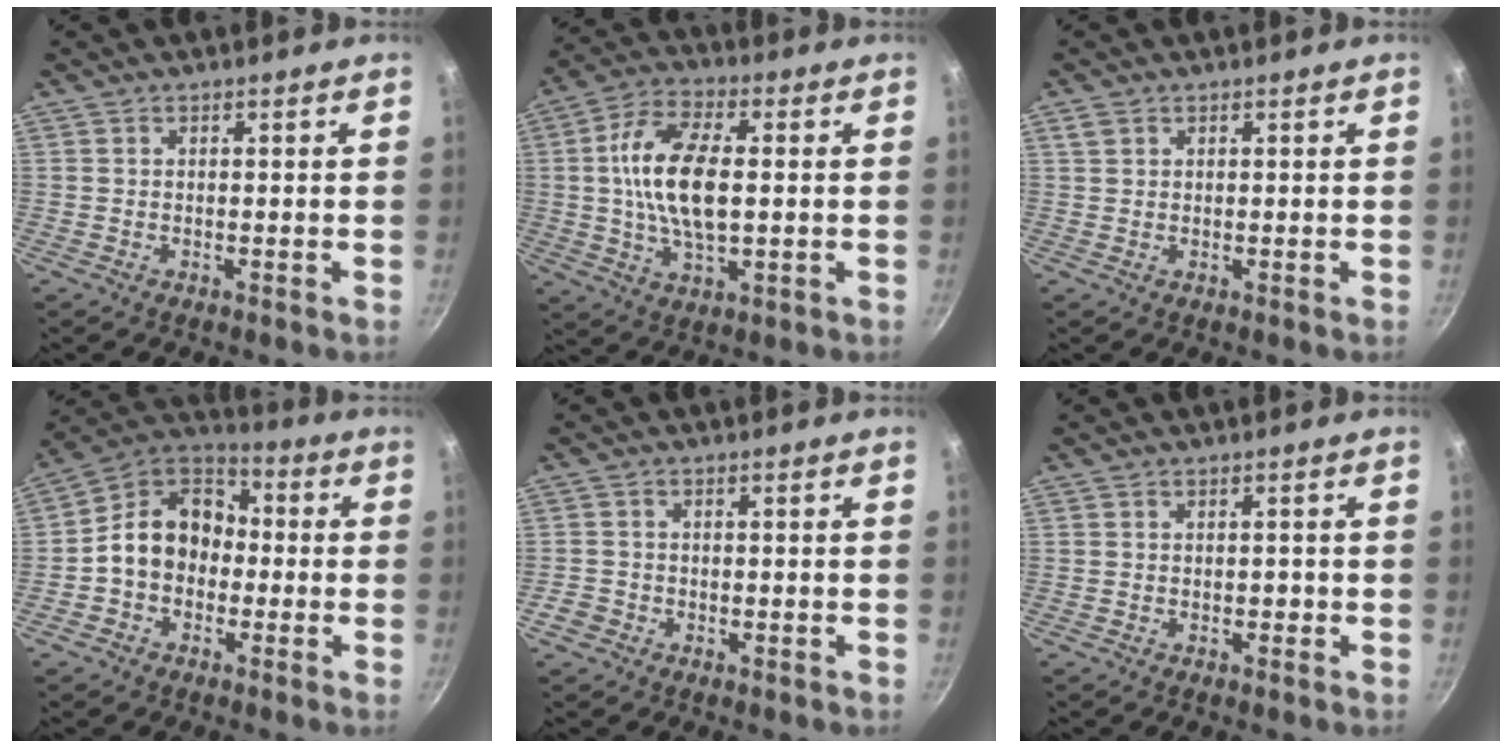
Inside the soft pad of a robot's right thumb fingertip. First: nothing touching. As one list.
[{"total": 14.3, "force": [0.8, 6.9, 12.6], "torque": [-0.236, 0.013, 0.010]}, {"total": 1.5, "force": [0.8, 1.1, 0.7], "torque": [-0.015, 0.002, 0.016]}, {"total": 12.5, "force": [-1.5, 10.0, 7.5], "torque": [-0.083, 0.045, -0.048]}, {"total": 2.6, "force": [-1.3, 2.1, 0.7], "torque": [-0.005, 0.012, -0.021]}, {"total": 0.5, "force": [-0.2, 0.2, 0.4], "torque": [-0.002, 0.001, -0.003]}]